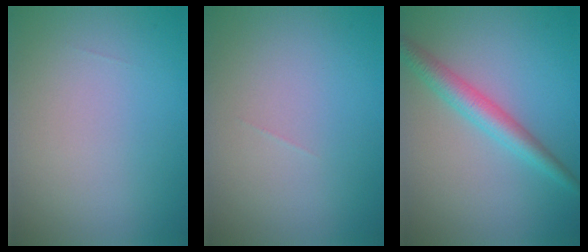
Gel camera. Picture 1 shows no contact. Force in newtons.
{"total": 0.0}
{"total": 3.5, "press": 3.5, "slide": 0.1}